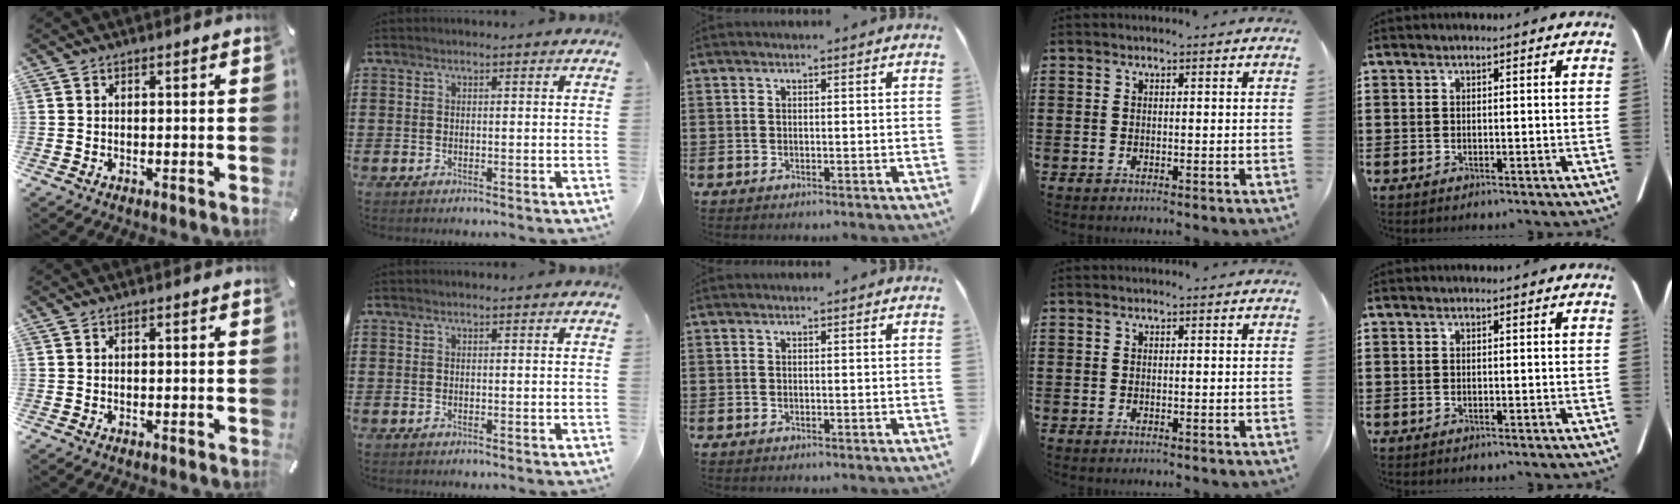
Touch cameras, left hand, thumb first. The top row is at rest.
{}